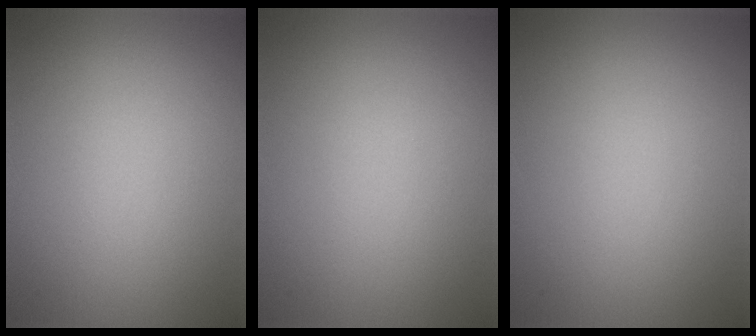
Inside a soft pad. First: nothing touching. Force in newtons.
{"total": 0.0}
{"total": 0.0}